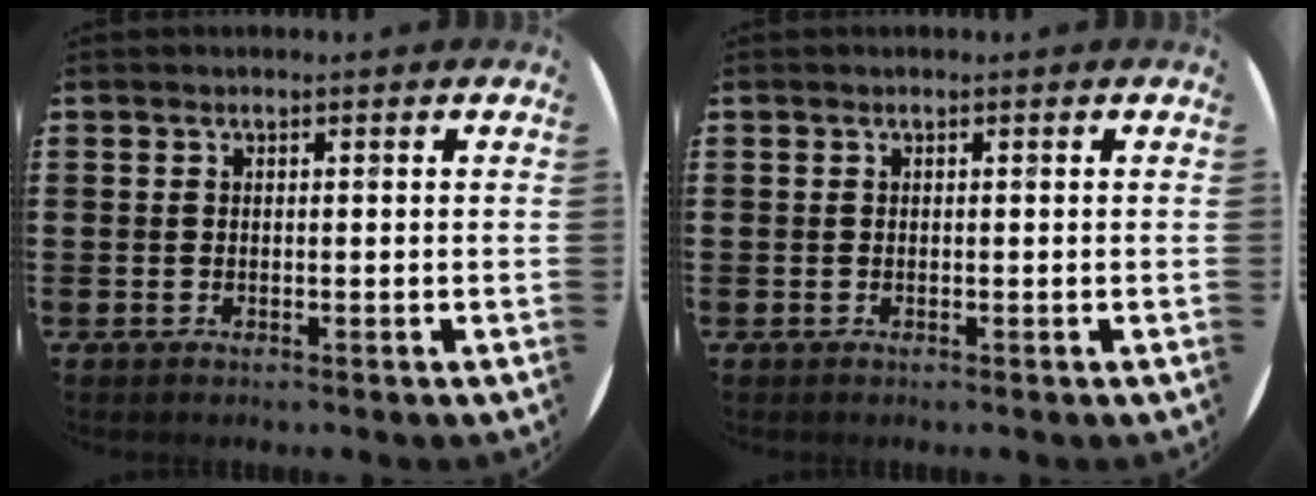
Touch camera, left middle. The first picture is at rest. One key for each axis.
{"total": 0.0}